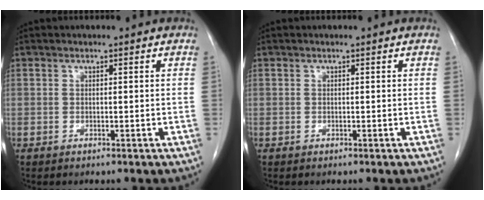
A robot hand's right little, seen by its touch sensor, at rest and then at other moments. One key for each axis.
{"total": 0.0}